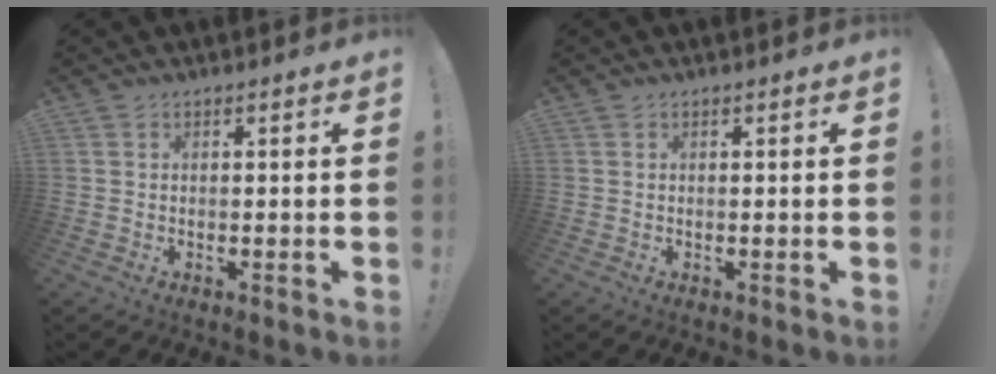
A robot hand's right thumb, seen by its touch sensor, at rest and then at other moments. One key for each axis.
{"total": 0.0}